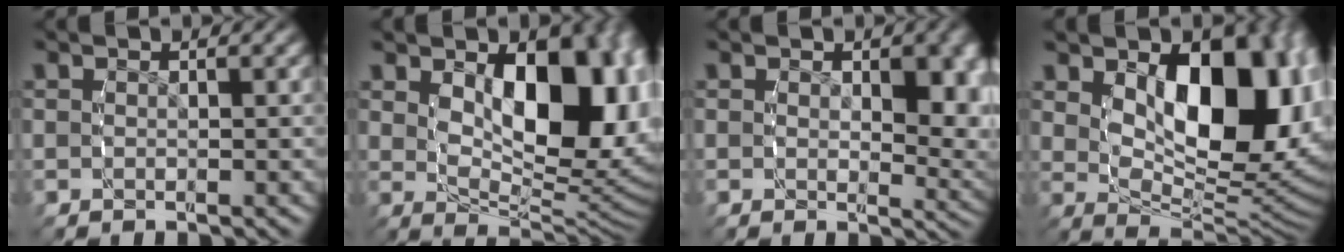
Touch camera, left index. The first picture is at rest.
{"total": 13.4, "force": [1.8, 7.4, 11.0], "torque": [-0.158, -0.028, 0.039]}
{"total": 3.9, "force": [0.9, 2.0, 3.3], "torque": [-0.040, -0.016, 0.019]}
{"total": 14.9, "force": [1.6, 8.5, 12.1], "torque": [-0.179, -0.033, 0.037]}